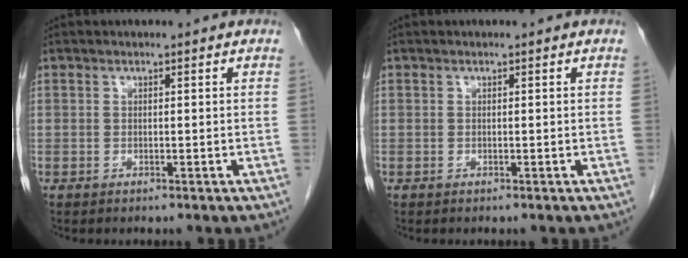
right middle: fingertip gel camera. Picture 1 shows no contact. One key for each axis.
{"total": 0.0}